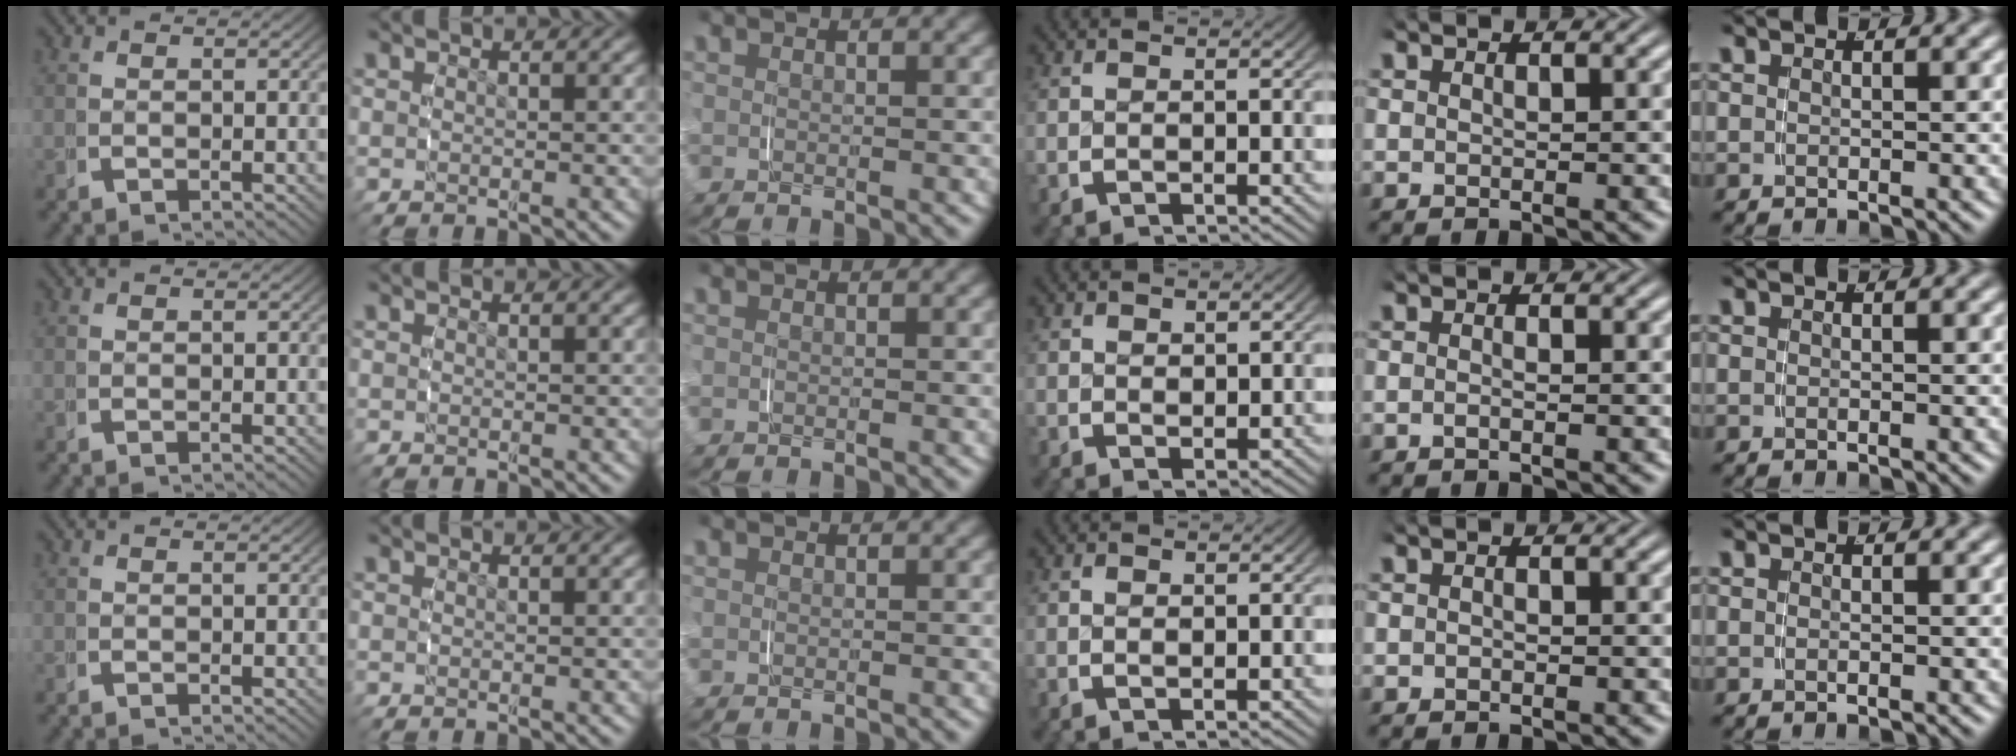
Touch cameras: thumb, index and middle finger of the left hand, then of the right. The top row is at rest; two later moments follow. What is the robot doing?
{"motion": "grasp_and_lifting", "object": "napkin"}